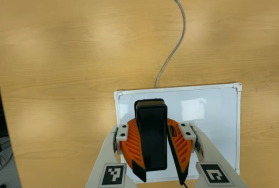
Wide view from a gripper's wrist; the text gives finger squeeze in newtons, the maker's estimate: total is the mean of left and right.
{"total": 12.5, "left": 11.8, "right": 13.3}